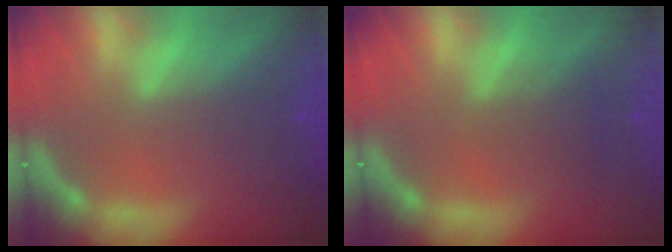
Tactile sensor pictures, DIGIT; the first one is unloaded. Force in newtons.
{"total": 2.0}